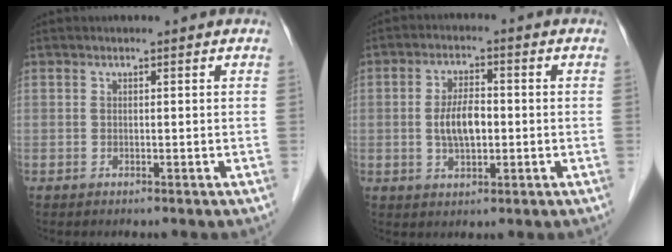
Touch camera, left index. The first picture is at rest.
{"total": 5.6, "force": [-0.7, 2.4, 5.0], "torque": [-0.103, -0.001, -0.010]}